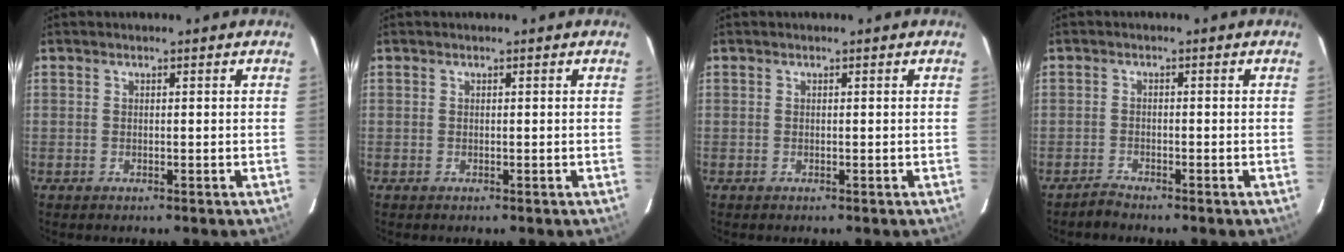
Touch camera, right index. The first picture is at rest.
{"total": 0.0}
{"total": 0.0}
{"total": 1.7, "force": [-1.7, 0.3, 0.0], "torque": [-0.006, 0.001, -0.035]}